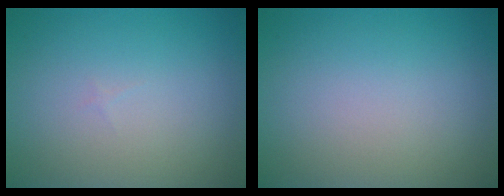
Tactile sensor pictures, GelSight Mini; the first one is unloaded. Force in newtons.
{"total": 0.0}